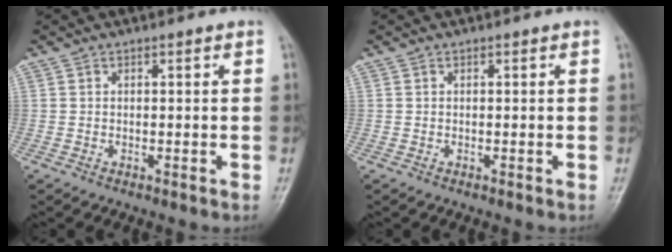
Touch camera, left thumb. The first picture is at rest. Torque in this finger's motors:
{"motor_torque": [-0.09, -0.10, 0.09, -0.01, 0.00]}